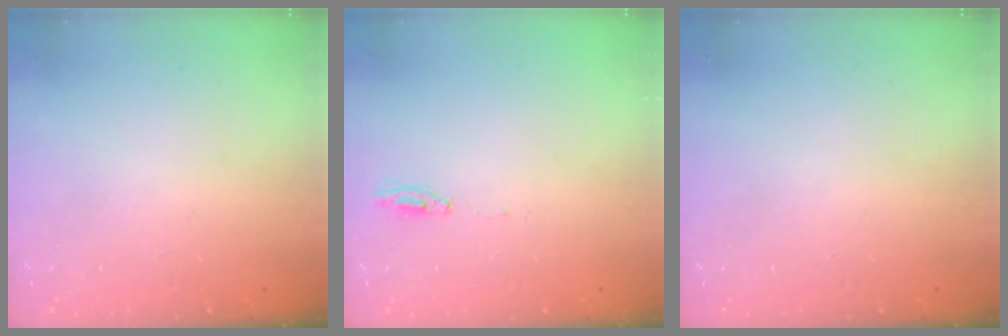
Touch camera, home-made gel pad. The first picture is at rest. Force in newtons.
{"total": 4.1, "press": 4.1, "slide": 0.4}
{"total": 0.0}